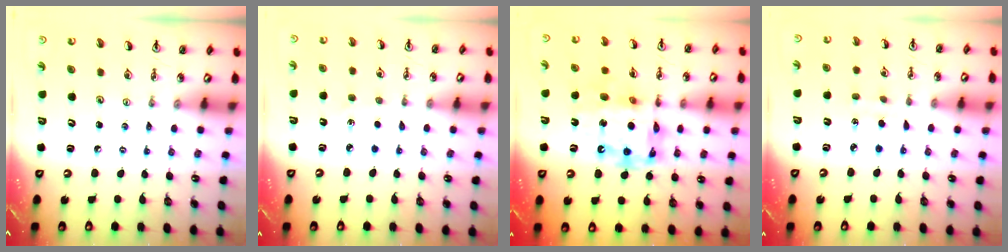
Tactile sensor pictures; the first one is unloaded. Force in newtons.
{"total": 2.9, "press": 2.9, "slide": 0.3}
{"total": 15.4, "press": 15.3, "slide": 1.3}
{"total": 2.7, "press": 2.7, "slide": 0.4}